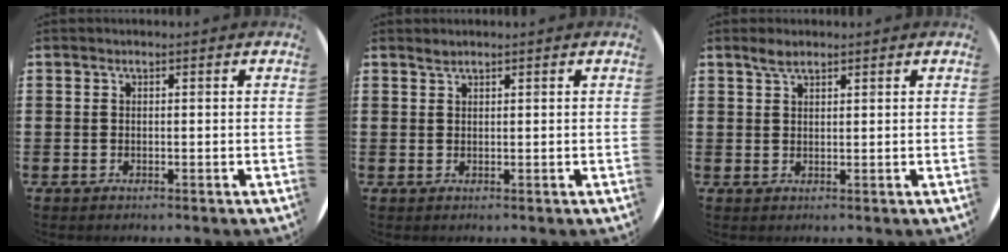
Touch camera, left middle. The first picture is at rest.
{"total": 0.8, "force": [0.8, 0.0, 0.1], "torque": [-0.003, -0.001, 0.015]}
{"total": 2.1, "force": [1.6, 0.7, 1.1], "torque": [-0.016, 0.001, 0.028]}